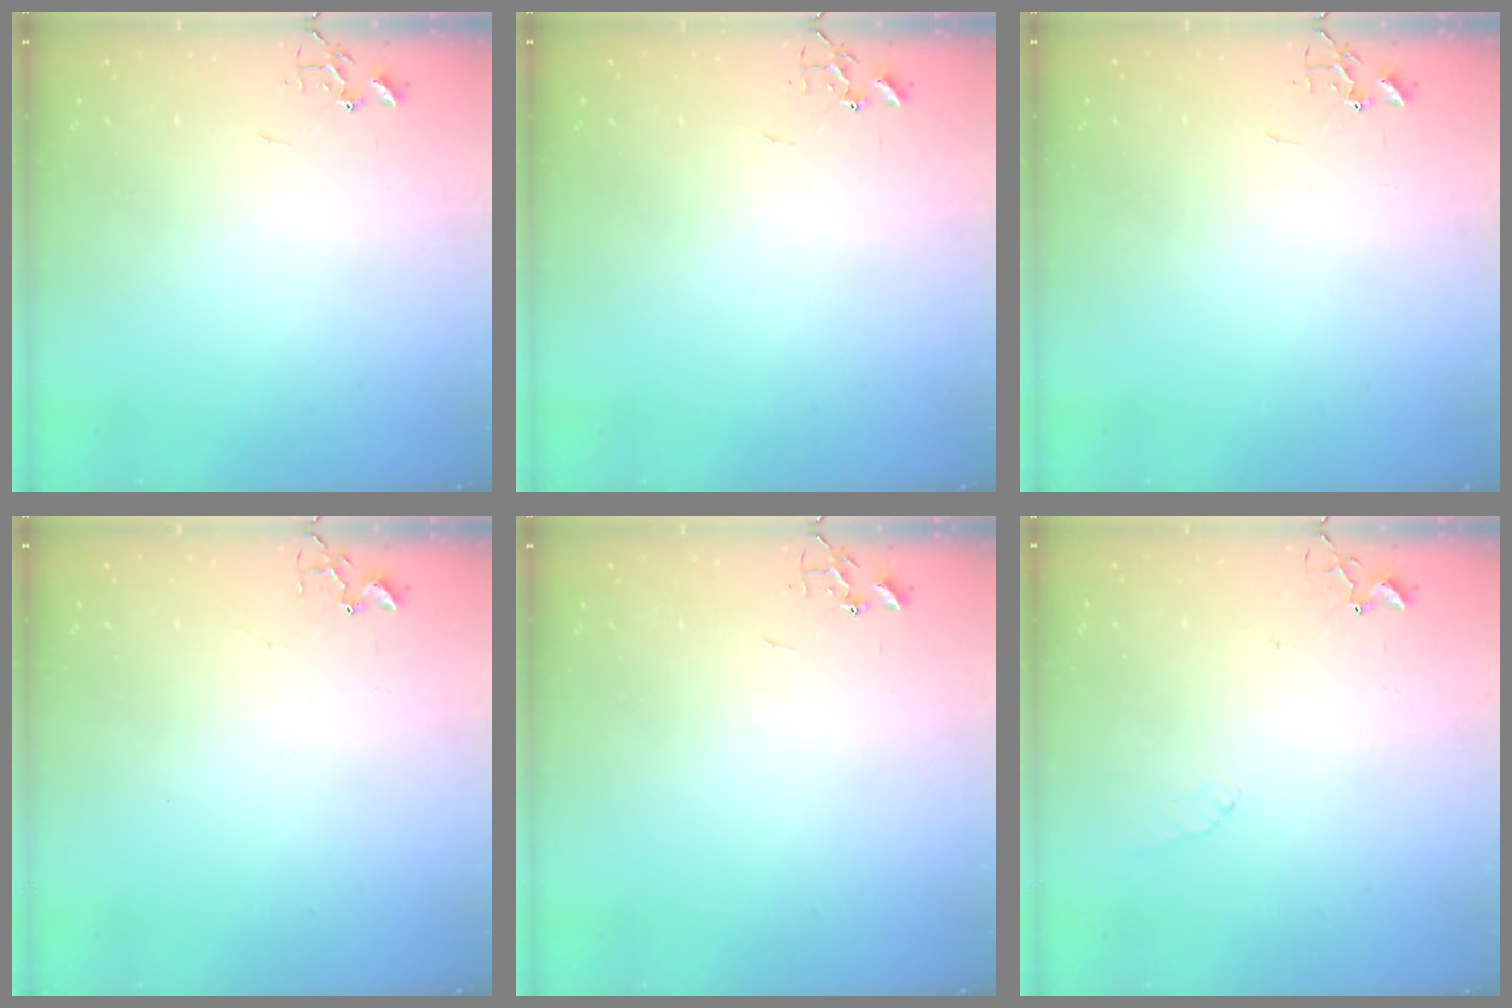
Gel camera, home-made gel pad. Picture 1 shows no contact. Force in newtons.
{"total": 0.0}
{"total": 0.0}
{"total": 1.9, "press": 1.9, "slide": 0.2}
{"total": 0.0}
{"total": 5.0, "press": 4.9, "slide": 0.7}